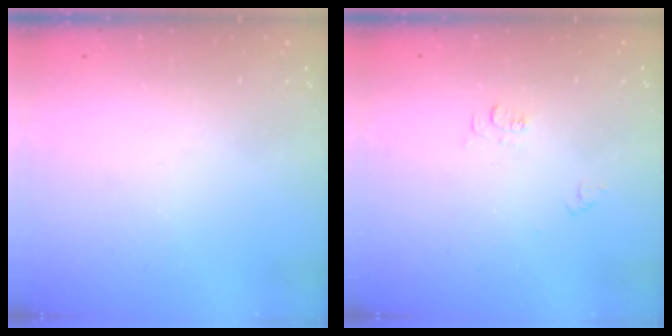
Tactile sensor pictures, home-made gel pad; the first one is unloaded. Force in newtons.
{"total": 3.9, "press": 3.9, "slide": 0.5}